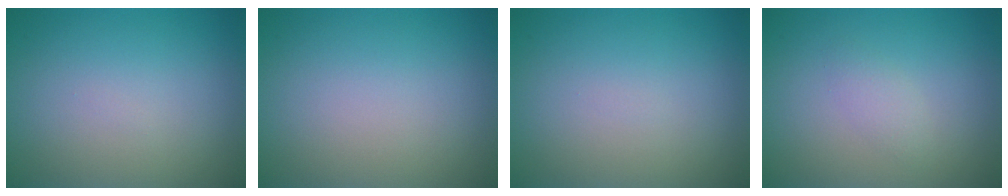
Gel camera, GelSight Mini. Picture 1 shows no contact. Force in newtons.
{"total": 0.0}
{"total": 0.0}
{"total": 1.2, "press": 1.2, "slide": 0.1}